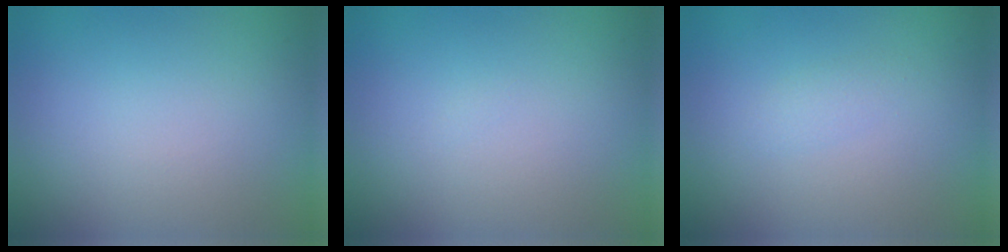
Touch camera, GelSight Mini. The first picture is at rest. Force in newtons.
{"total": 0.0}
{"total": 0.9, "press": 0.9, "slide": 0.1}